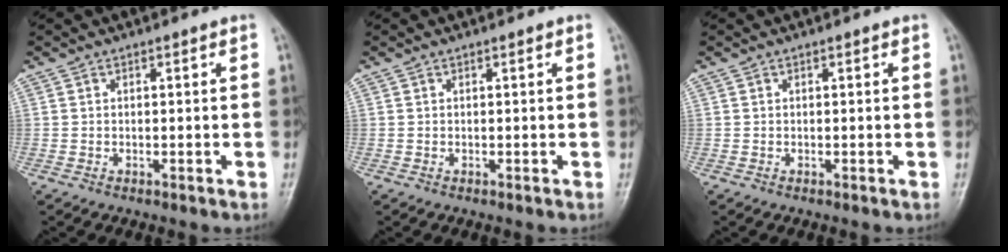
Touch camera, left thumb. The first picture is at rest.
{"total": 0.0}
{"total": 0.0}